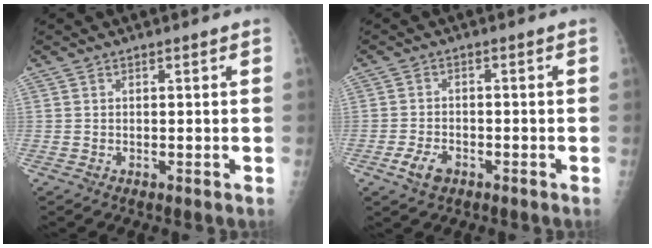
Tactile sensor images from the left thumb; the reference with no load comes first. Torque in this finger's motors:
{"motor_torque": [-0.84, 0.44, 0.33, 0.15, 0.01]}